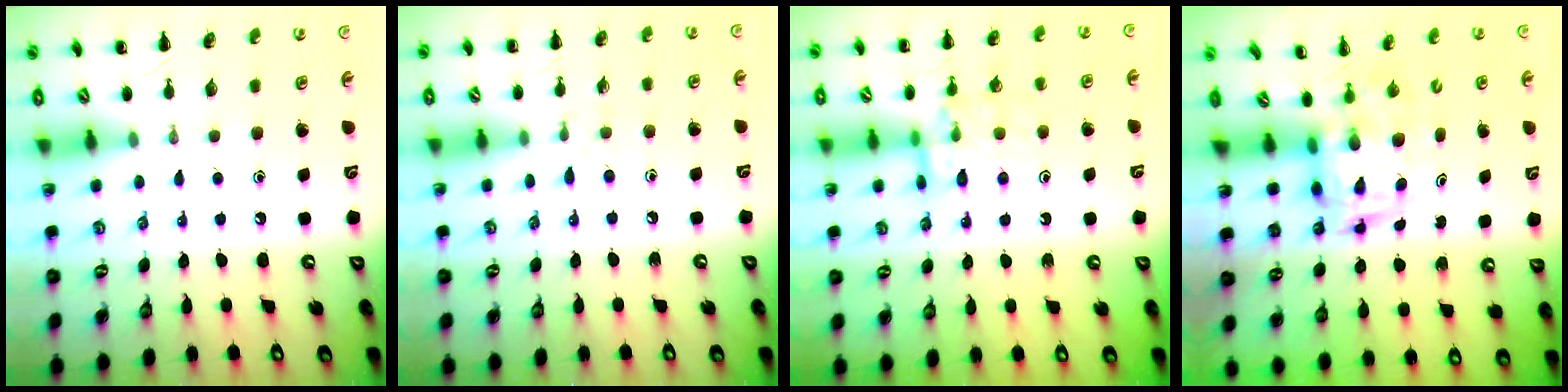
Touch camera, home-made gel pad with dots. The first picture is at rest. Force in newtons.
{"total": 4.6, "press": 4.3, "slide": 1.7}
{"total": 11.8, "press": 11.6, "slide": 1.7}
{"total": 2.9, "press": 2.9, "slide": 0.6}